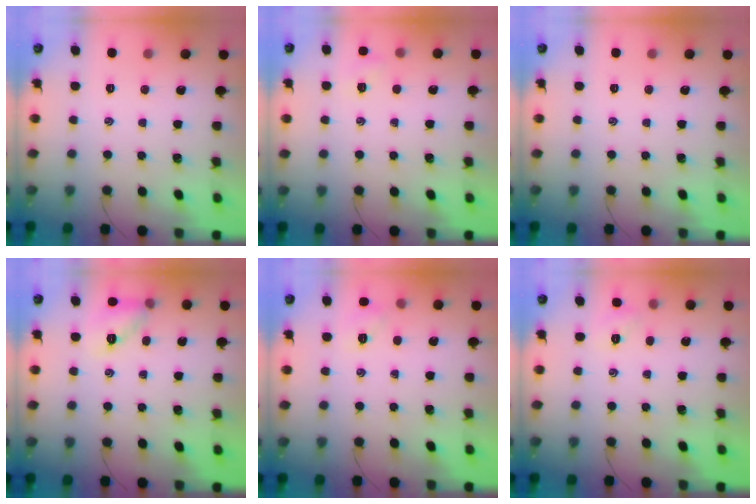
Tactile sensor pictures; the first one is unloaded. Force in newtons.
{"total": 4.3, "press": 4.1, "slide": 1.4}
{"total": 0.0}
{"total": 8.7, "press": 8.7, "slide": 1.1}
{"total": 5.0, "press": 4.8, "slide": 1.4}
{"total": 2.1, "press": 2.1, "slide": 0.6}